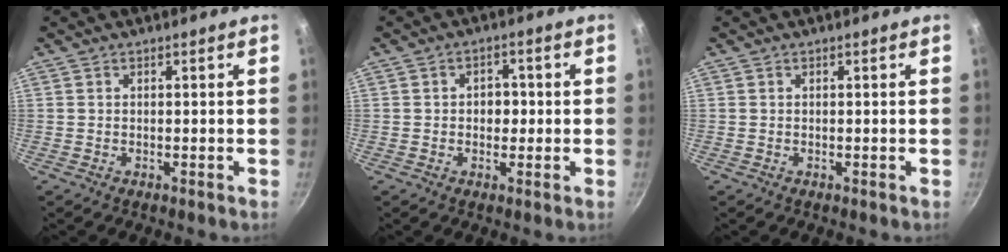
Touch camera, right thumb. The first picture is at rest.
{"total": 3.9, "force": [0.0, 3.0, 2.4], "torque": [-0.011, 0.009, -0.003]}
{"total": 0.0}